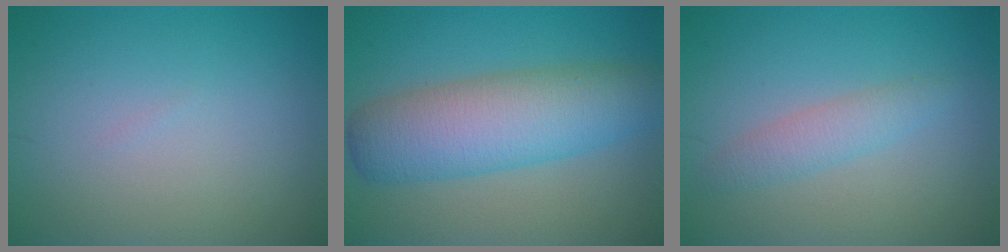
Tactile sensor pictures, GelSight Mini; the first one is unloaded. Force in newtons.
{"total": 7.9, "press": 7.9, "slide": 0.3}
{"total": 2.1, "press": 2.1, "slide": 0.1}